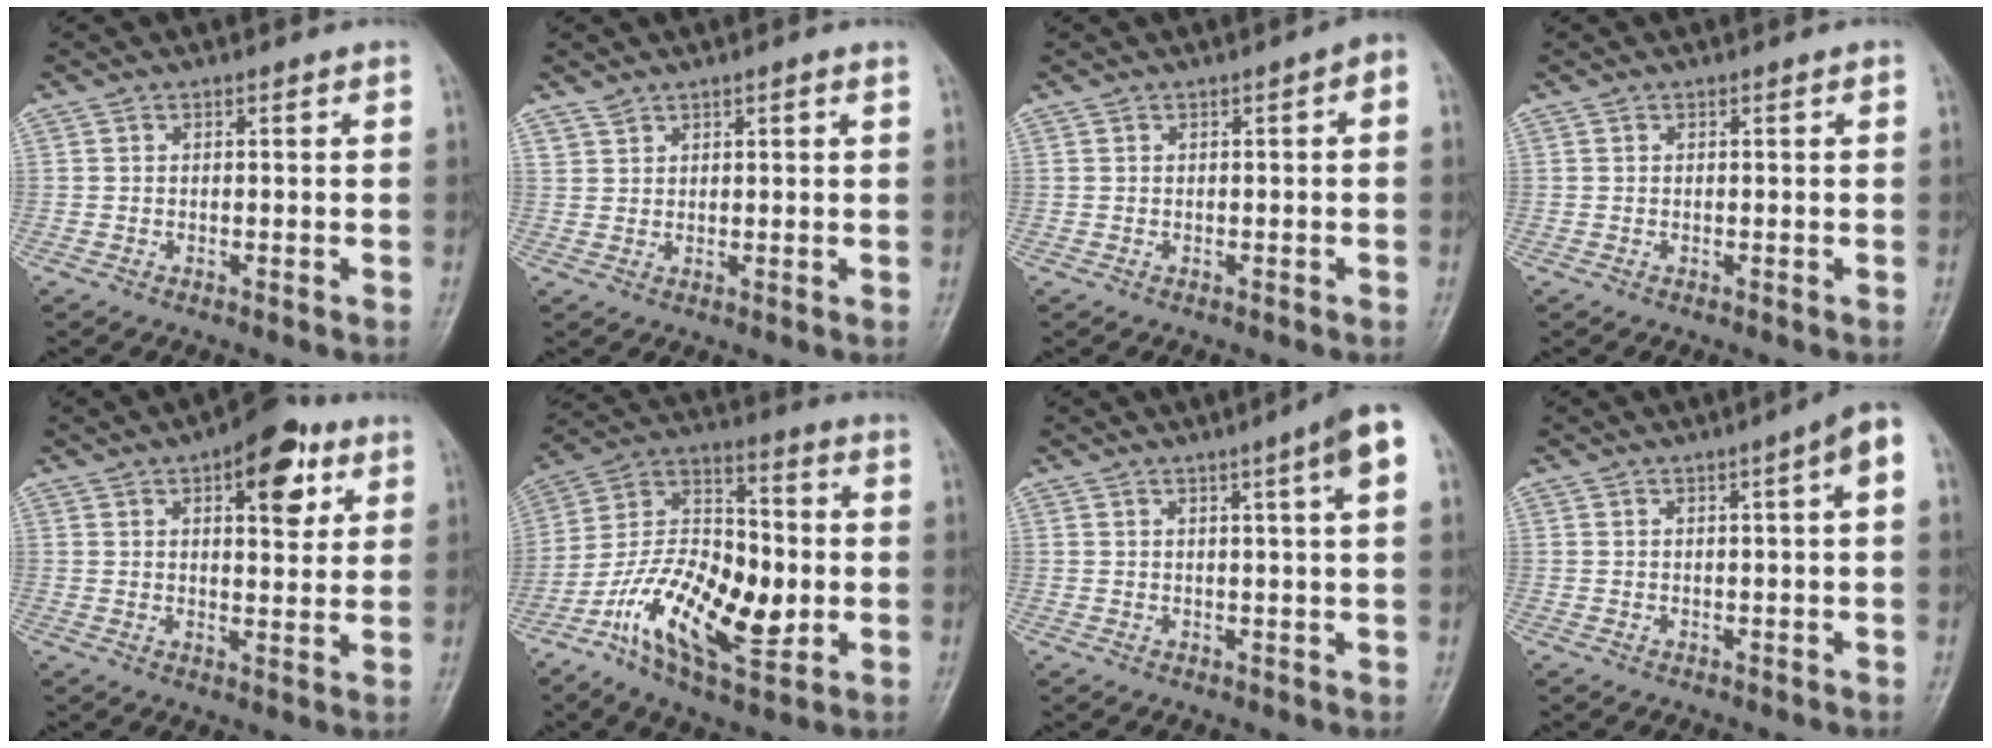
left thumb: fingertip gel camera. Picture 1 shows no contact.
{"total": 1.6, "force": [1.4, 0.6, 0.5], "torque": [-0.002, -0.001, 0.026]}
{"total": 2.1, "force": [0.2, 0.6, 2.0], "torque": [-0.023, 0.010, -0.004]}
{"total": 0.0}
{"total": 11.2, "force": [5.1, 5.1, 8.5], "torque": [-0.081, -0.014, 0.065]}
{"total": 20.4, "force": [-4.8, 10.2, 17.0], "torque": [-0.276, 0.025, -0.084]}
{"total": 7.0, "force": [2.7, -0.3, 6.4], "torque": [-0.090, 0.002, 0.035]}
{"total": 4.5, "force": [1.1, 0.3, 4.3], "torque": [-0.058, 0.011, 0.011]}